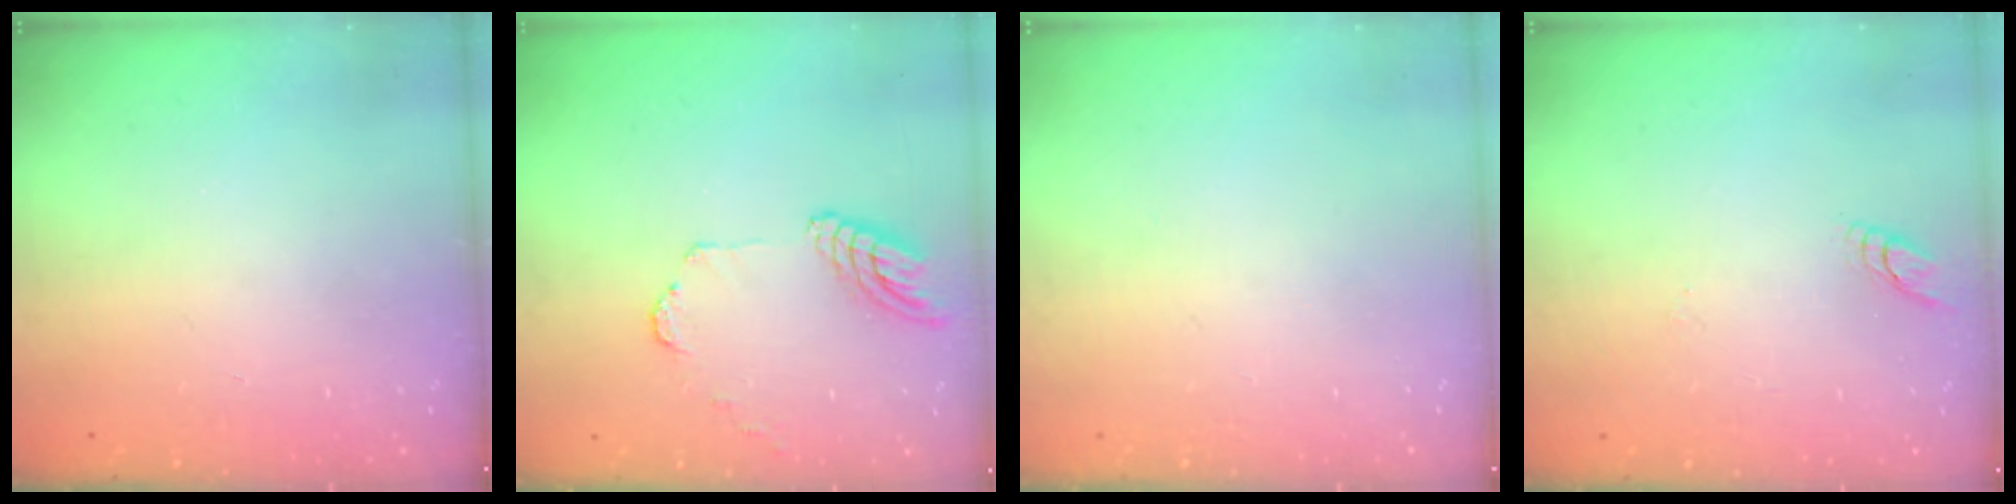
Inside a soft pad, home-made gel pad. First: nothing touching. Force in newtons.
{"total": 11.8, "press": 11.7, "slide": 1.3}
{"total": 0.0}
{"total": 4.2, "press": 4.2, "slide": 0.3}